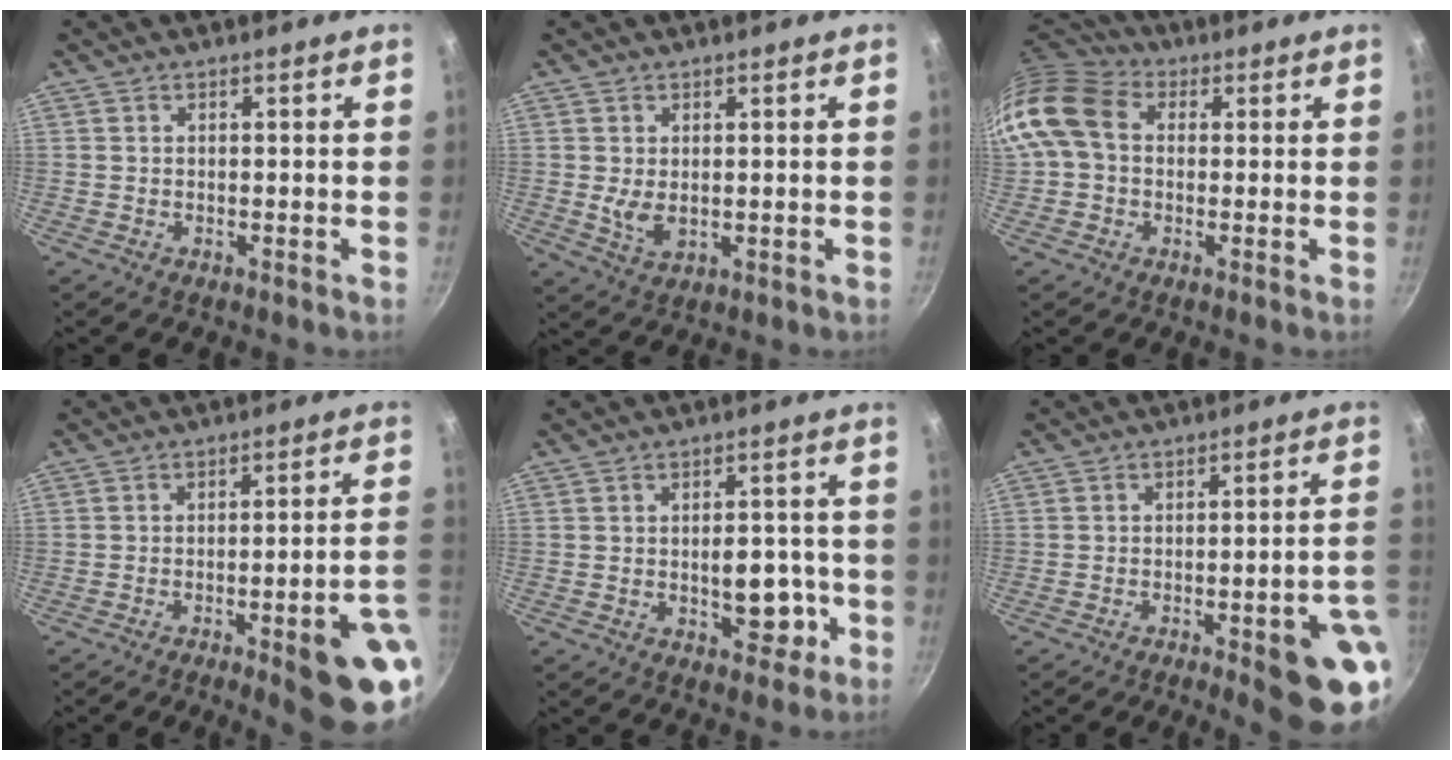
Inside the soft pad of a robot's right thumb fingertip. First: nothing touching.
{"total": 4.0, "force": [0.4, 2.4, 3.2], "torque": [-0.059, -0.014, 0.017]}
{"total": 12.1, "force": [1.2, 9.4, 7.6], "torque": [-0.131, 0.024, 0.002]}
{"total": 16.4, "force": [-6.9, 3.1, 14.5], "torque": [-0.144, 0.040, -0.087]}
{"total": 8.4, "force": [-2.0, 4.8, 6.5], "torque": [-0.050, 0.014, -0.022]}
{"total": 15.2, "force": [-6.5, 3.2, 13.3], "torque": [-0.126, 0.039, -0.080]}